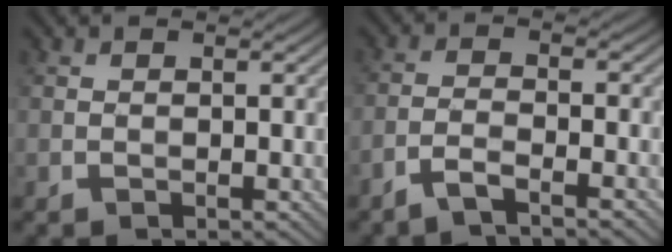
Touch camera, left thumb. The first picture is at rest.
{"total": 3.5, "force": [-2.7, 0.5, 2.2], "torque": [-0.043, 0.003, -0.065]}